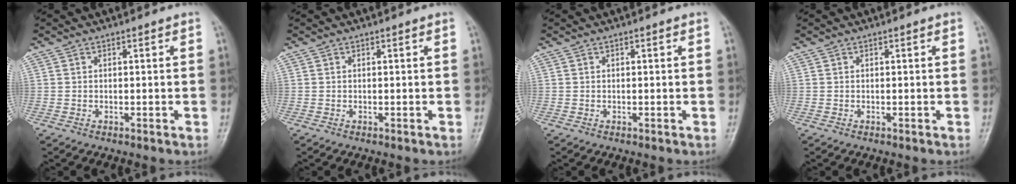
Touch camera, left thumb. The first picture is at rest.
{"total": 0.0}
{"total": 0.0}
{"total": 0.0}